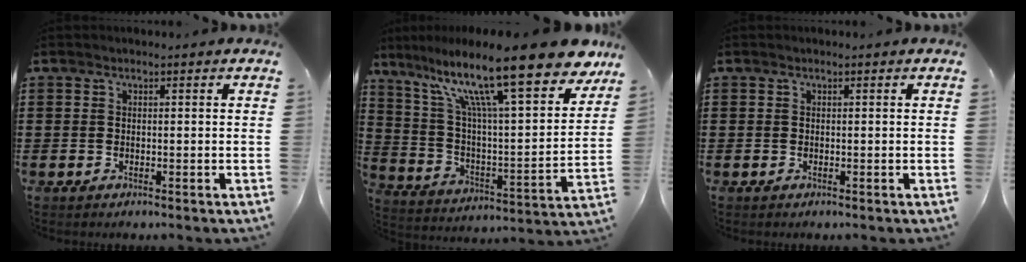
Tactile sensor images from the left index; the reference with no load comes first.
{"total": 17.8, "force": [12.8, 2.1, 12.2], "torque": [-0.244, -0.076, 0.208]}
{"total": 0.0}